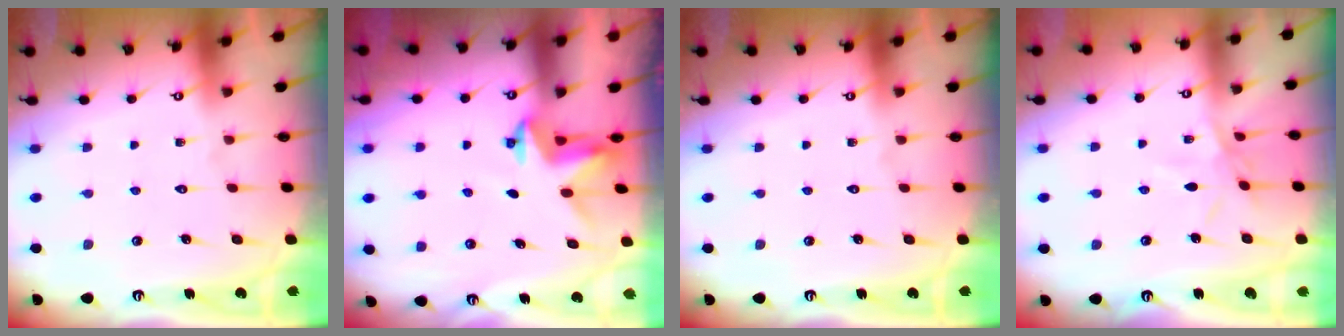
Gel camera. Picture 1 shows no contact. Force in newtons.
{"total": 3.1, "press": 3.1, "slide": 0.2}
{"total": 0.0}
{"total": 5.1, "press": 5.0, "slide": 0.7}